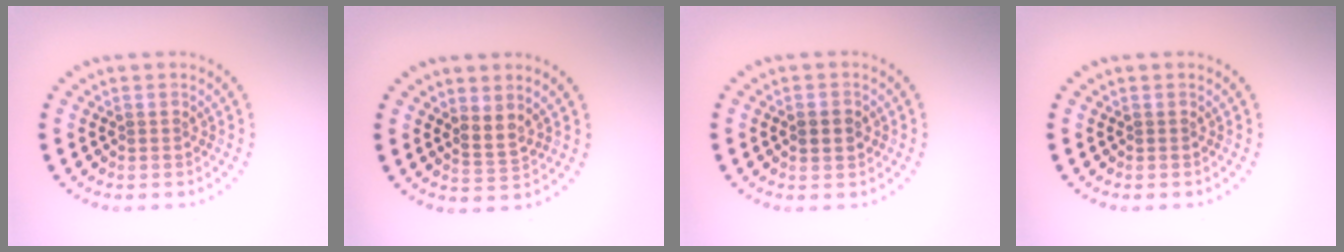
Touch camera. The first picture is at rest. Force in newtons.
{"total": 1.7, "press": 1.4, "slide": 1.0}
{"total": 2.1, "press": 2.1, "slide": 0.2}
{"total": 0.0}